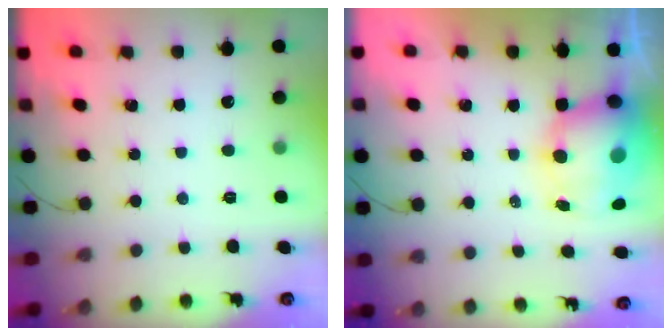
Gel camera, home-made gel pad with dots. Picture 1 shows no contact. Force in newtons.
{"total": 13.0, "press": 12.6, "slide": 3.1}